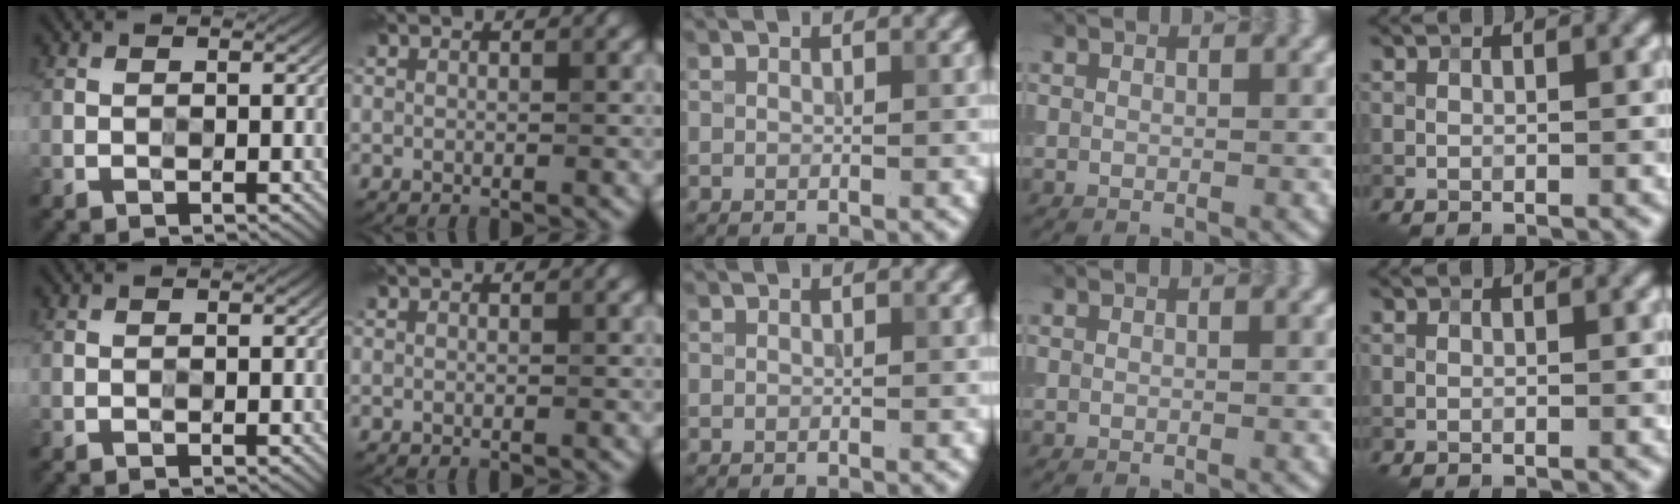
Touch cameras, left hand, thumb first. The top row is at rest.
{}